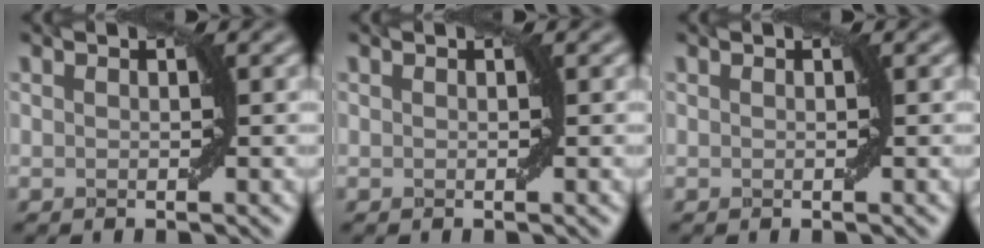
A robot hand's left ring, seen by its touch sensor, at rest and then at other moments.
{"total": 0.0}
{"total": 0.0}